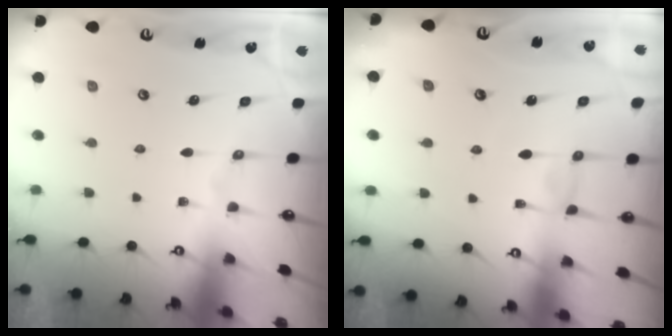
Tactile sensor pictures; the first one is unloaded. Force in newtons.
{"total": 0.8, "press": 0.7, "slide": 0.5}